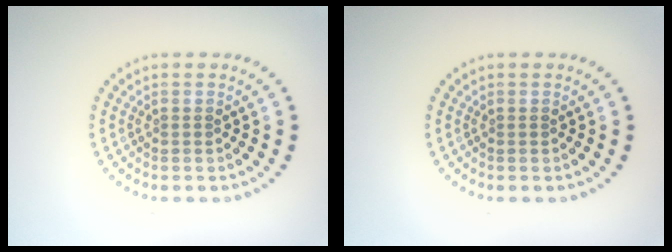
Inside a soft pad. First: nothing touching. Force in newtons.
{"total": 0.0}